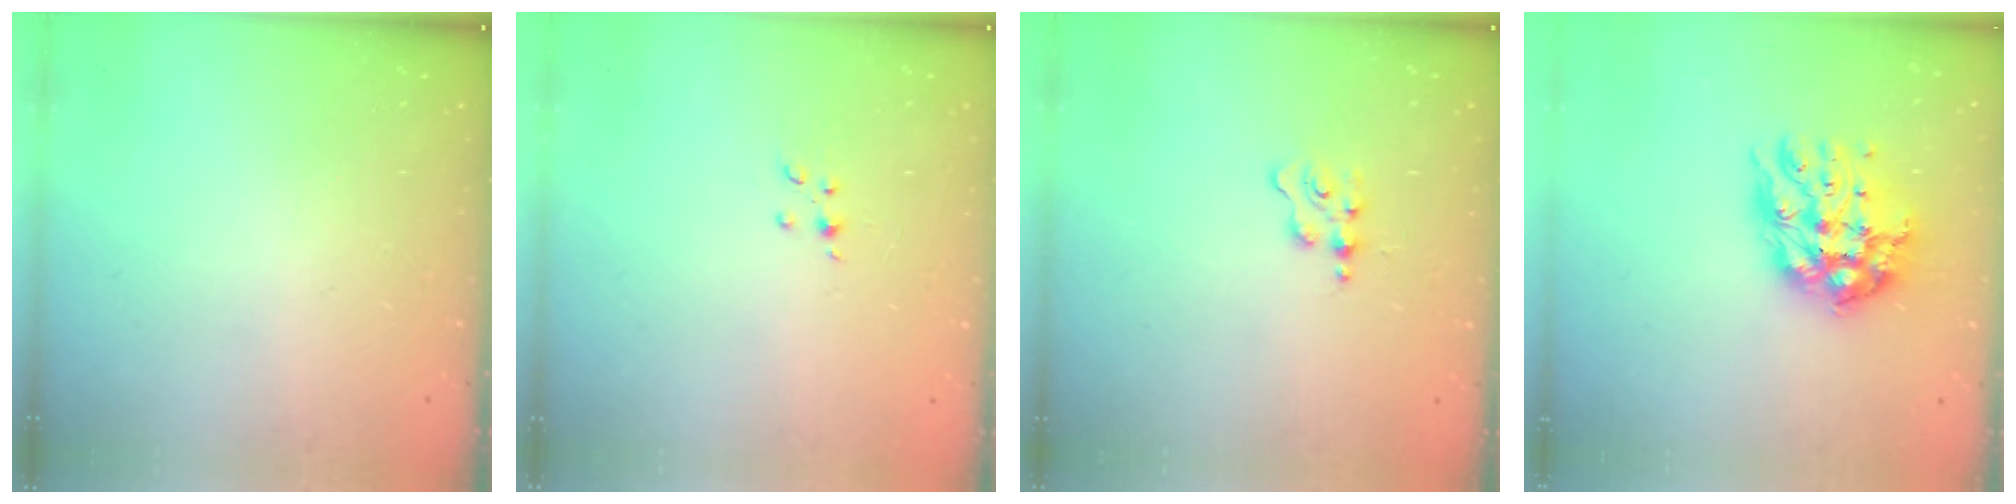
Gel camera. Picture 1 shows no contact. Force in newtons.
{"total": 3.3, "press": 3.1, "slide": 1.1}
{"total": 1.9, "press": 1.9, "slide": 0.2}
{"total": 14.7, "press": 14.6, "slide": 1.3}